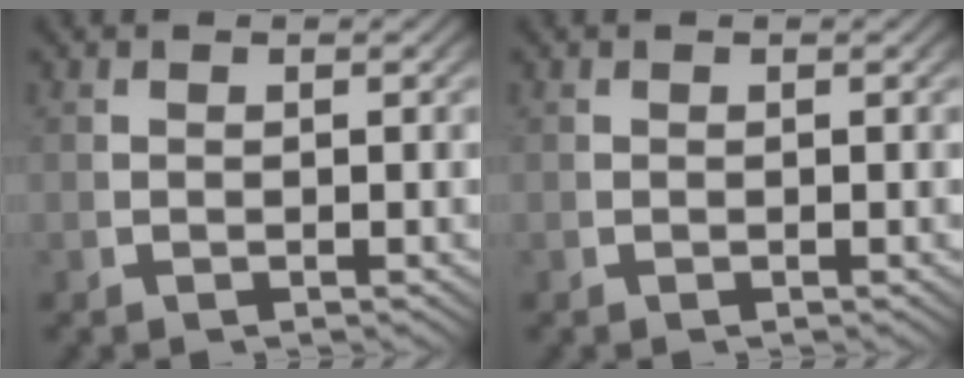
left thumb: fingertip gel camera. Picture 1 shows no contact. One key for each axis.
{"total": 0.0}